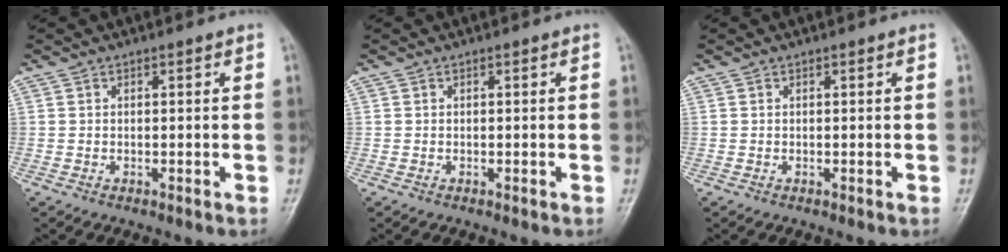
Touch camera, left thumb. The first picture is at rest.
{"total": 0.0}
{"total": 0.0}